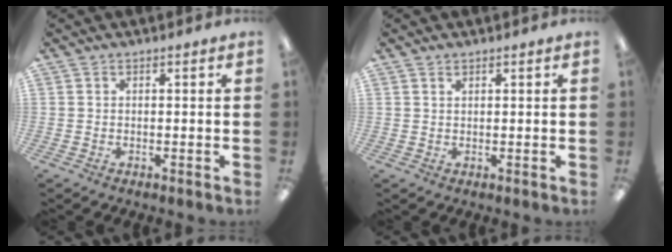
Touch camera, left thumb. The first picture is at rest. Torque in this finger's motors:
{"motor_torque": [0.08, 0.17, -0.10, 0.11, 0.07]}